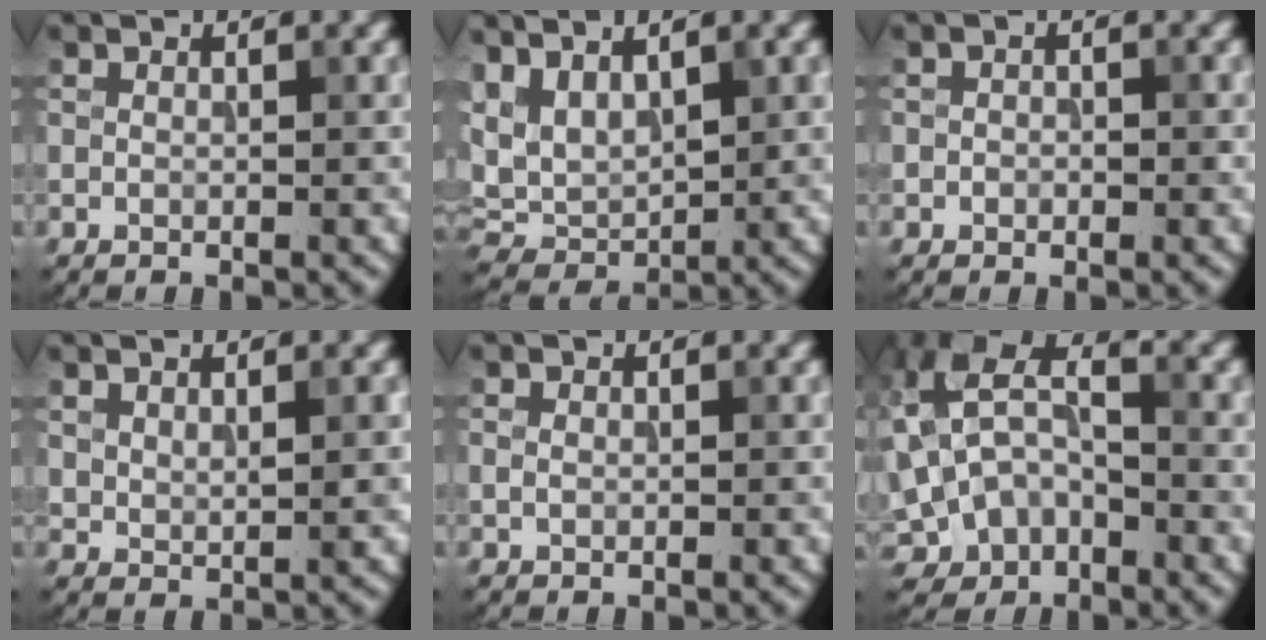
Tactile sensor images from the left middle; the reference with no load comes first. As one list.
[{"total": 5.0, "force": [2.0, 2.6, 3.7], "torque": [-0.082, -0.006, 0.039]}, {"total": 1.0, "force": [-0.3, 0.7, 0.6], "torque": [-0.011, -0.001, -0.007]}, {"total": 1.9, "force": [0.6, 0.9, 1.5], "torque": [-0.032, -0.004, 0.019]}, {"total": 0.8, "force": [0.0, 0.6, 0.5], "torque": [-0.012, 0.001, 0.000]}, {"total": 9.5, "force": [-0.5, 6.5, 6.9], "torque": [-0.148, 0.014, -0.005]}]